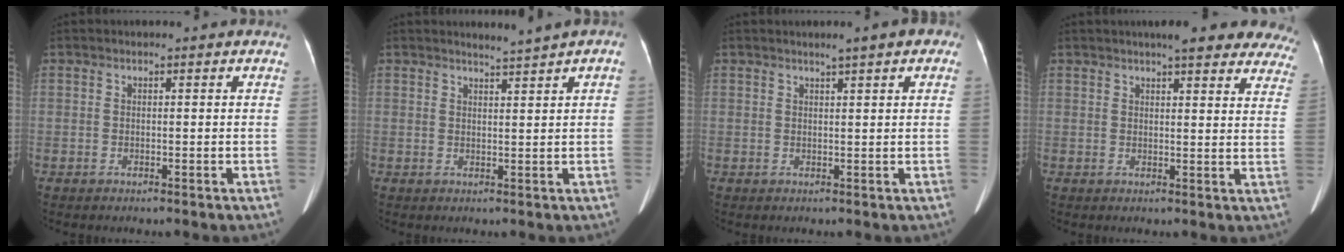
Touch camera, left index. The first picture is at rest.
{"total": 2.0, "force": [1.6, -0.4, 1.1], "torque": [-0.018, 0.003, 0.028]}
{"total": 3.5, "force": [2.1, 0.6, 2.8], "torque": [-0.034, 0.016, 0.025]}
{"total": 16.5, "force": [14.4, 3.4, 7.4], "torque": [-0.063, 0.005, 0.149]}